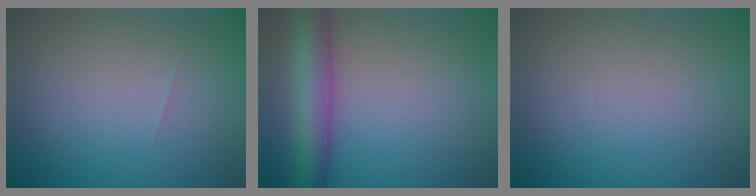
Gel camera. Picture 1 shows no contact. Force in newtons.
{"total": 5.5, "press": 5.5, "slide": 0.1}
{"total": 0.0}